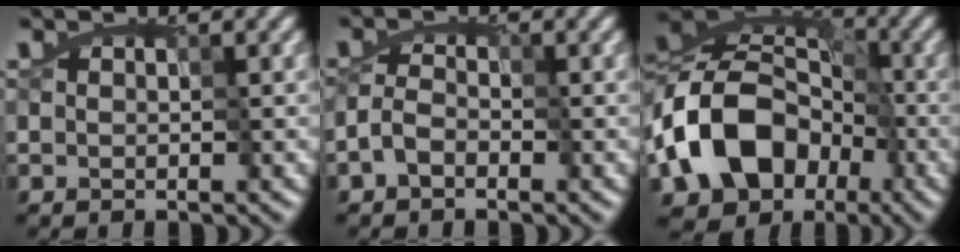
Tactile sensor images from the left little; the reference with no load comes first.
{"total": 2.6, "force": [-2.3, 0.8, 0.7], "torque": [-0.006, 0.004, -0.047]}
{"total": 12.7, "force": [-6.2, 8.9, 6.7], "torque": [-0.127, -0.001, -0.123]}